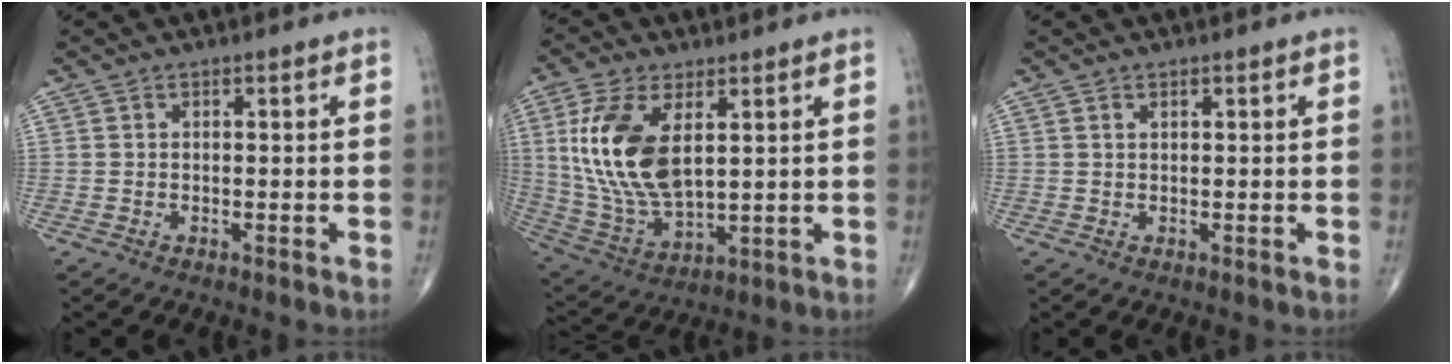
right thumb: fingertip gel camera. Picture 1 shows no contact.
{"total": 16.9, "force": [4.1, 8.7, 13.9], "torque": [-0.283, -0.019, 0.091]}
{"total": 0.7, "force": [0.4, 0.4, 0.4], "torque": [-0.006, 0.000, 0.008]}